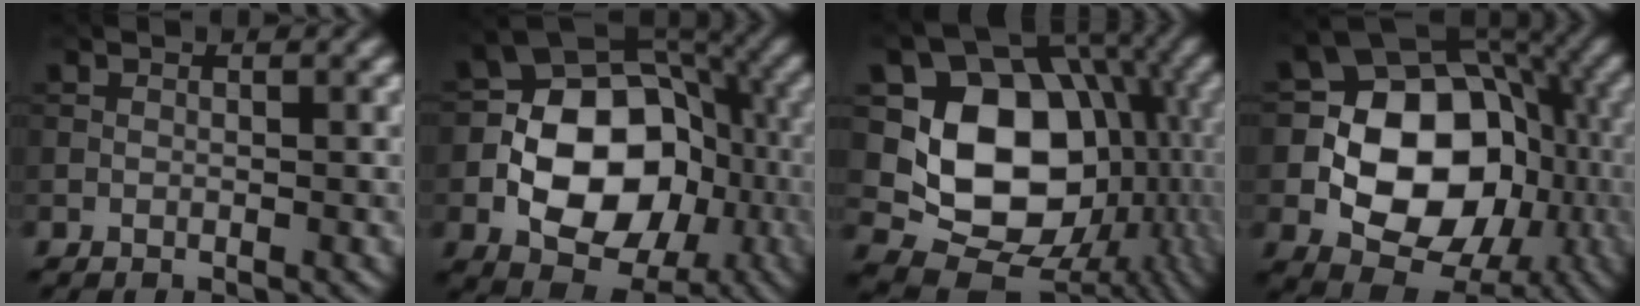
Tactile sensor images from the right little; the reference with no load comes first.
{"total": 12.9, "force": [-3.2, 9.1, 8.6], "torque": [-0.125, -0.006, -0.061]}
{"total": 13.5, "force": [0.1, 10.9, 8.0], "torque": [-0.124, -0.023, 0.000]}
{"total": 13.7, "force": [-2.4, 10.2, 8.8], "torque": [-0.115, -0.004, -0.049]}